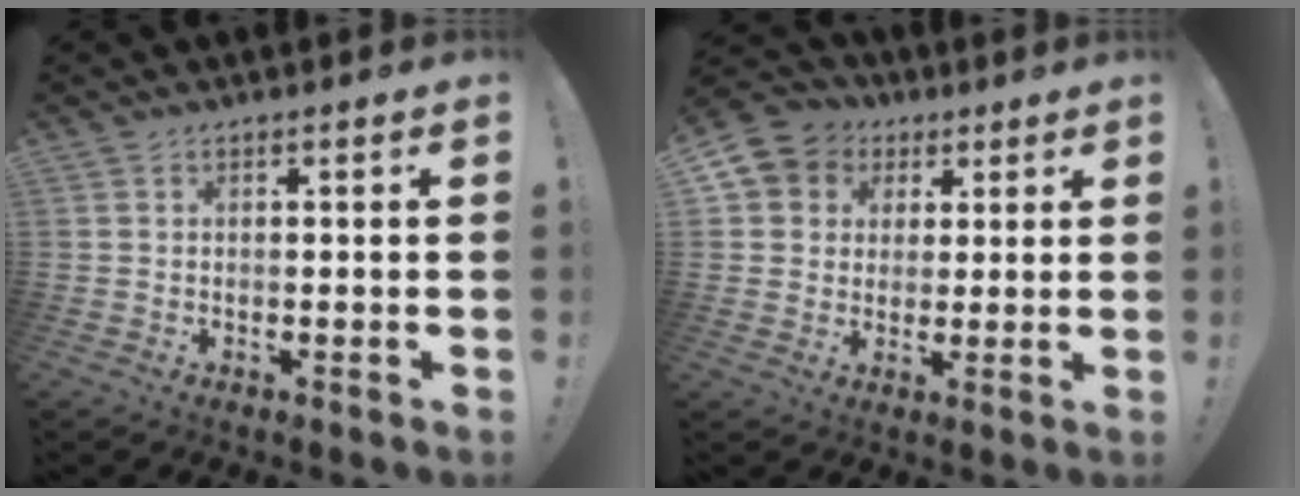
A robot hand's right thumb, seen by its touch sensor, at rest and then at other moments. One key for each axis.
{"total": 8.0, "fx": 2.4, "fy": 7.4, "fz": 2.0, "tx": -0.026, "ty": -0.009, "tz": 0.052}